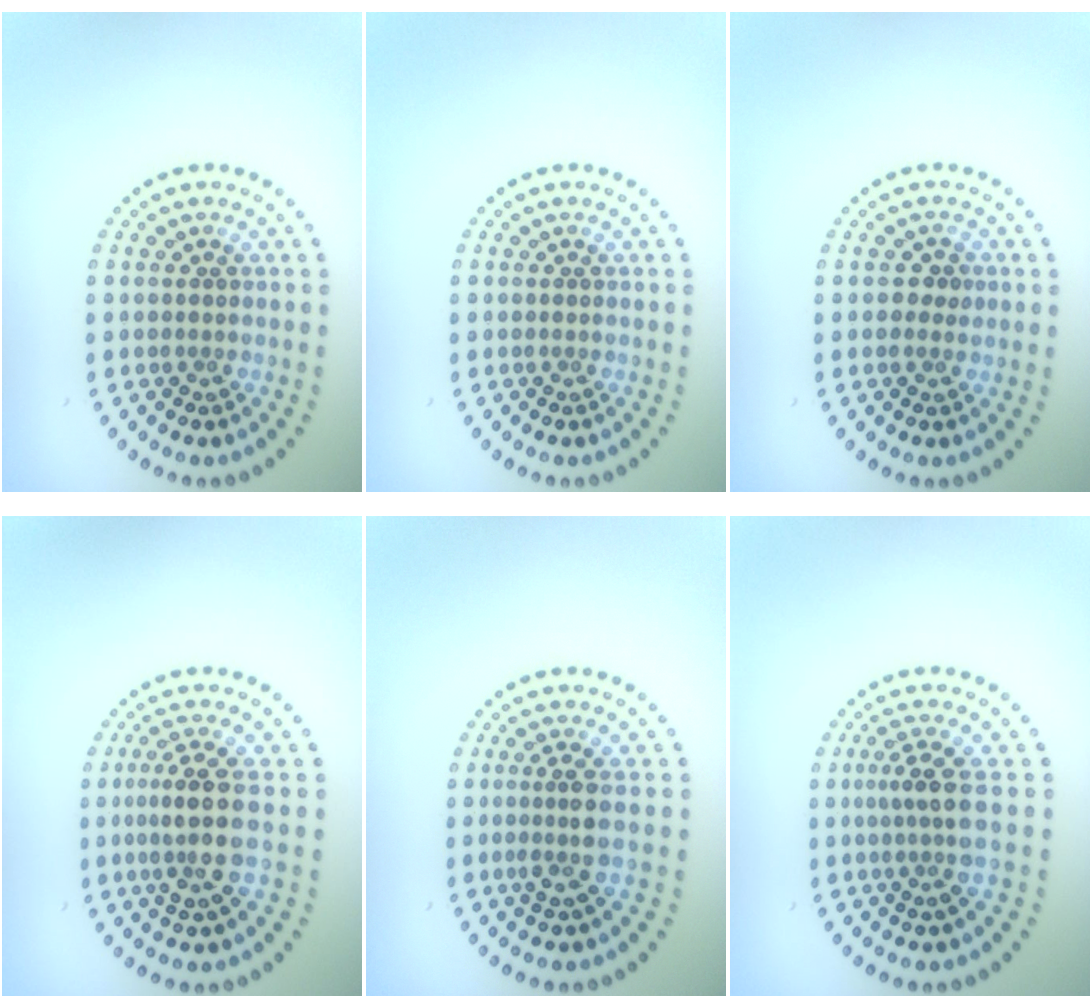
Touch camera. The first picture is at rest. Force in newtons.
{"total": 0.0}
{"total": 1.3, "press": 1.3, "slide": 0.3}
{"total": 3.6, "press": 3.1, "slide": 1.9}
{"total": 2.2, "press": 1.6, "slide": 1.4}
{"total": 2.9, "press": 2.1, "slide": 2.0}